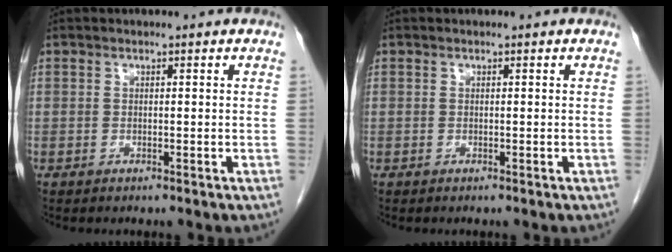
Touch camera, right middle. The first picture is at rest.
{"total": 0.0}